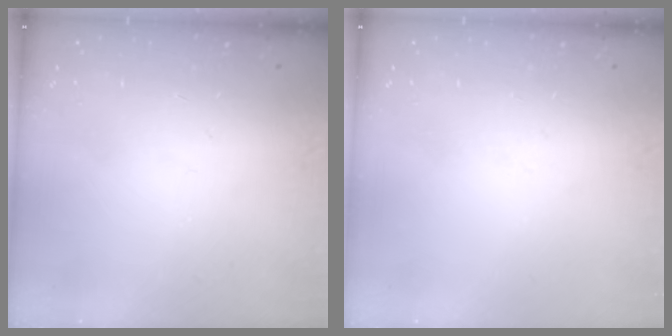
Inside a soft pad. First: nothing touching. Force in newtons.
{"total": 0.0}